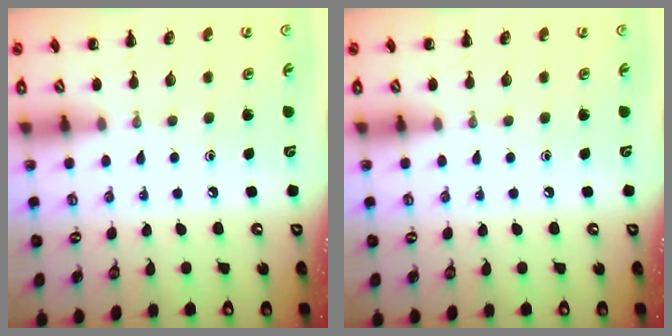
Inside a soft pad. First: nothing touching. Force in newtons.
{"total": 0.0}